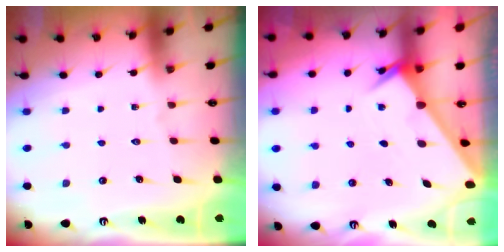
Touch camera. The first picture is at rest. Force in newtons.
{"total": 2.0, "press": 2.0, "slide": 0.1}